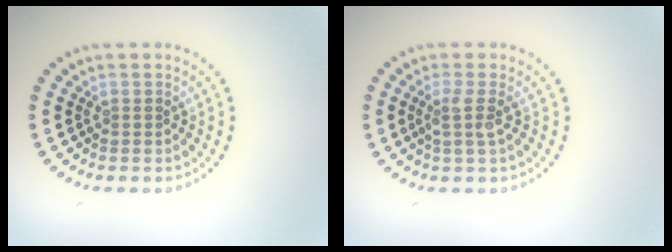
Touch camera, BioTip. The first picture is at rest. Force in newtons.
{"total": 1.8, "press": 1.3, "slide": 1.3}